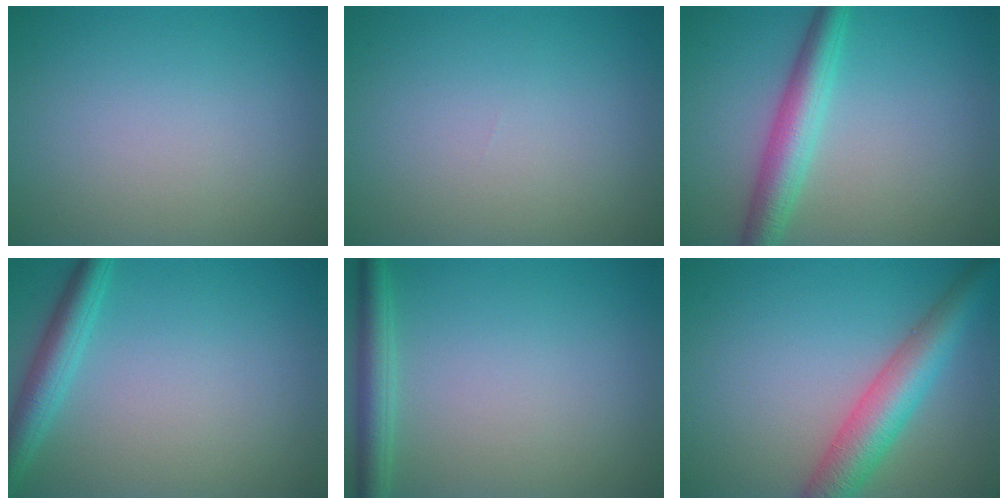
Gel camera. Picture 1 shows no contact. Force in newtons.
{"total": 0.0}
{"total": 4.3, "press": 4.3, "slide": 0.1}
{"total": 3.2, "press": 3.2, "slide": 0.2}
{"total": 2.8, "press": 2.8, "slide": 0.2}
{"total": 5.8, "press": 5.8, "slide": 0.2}